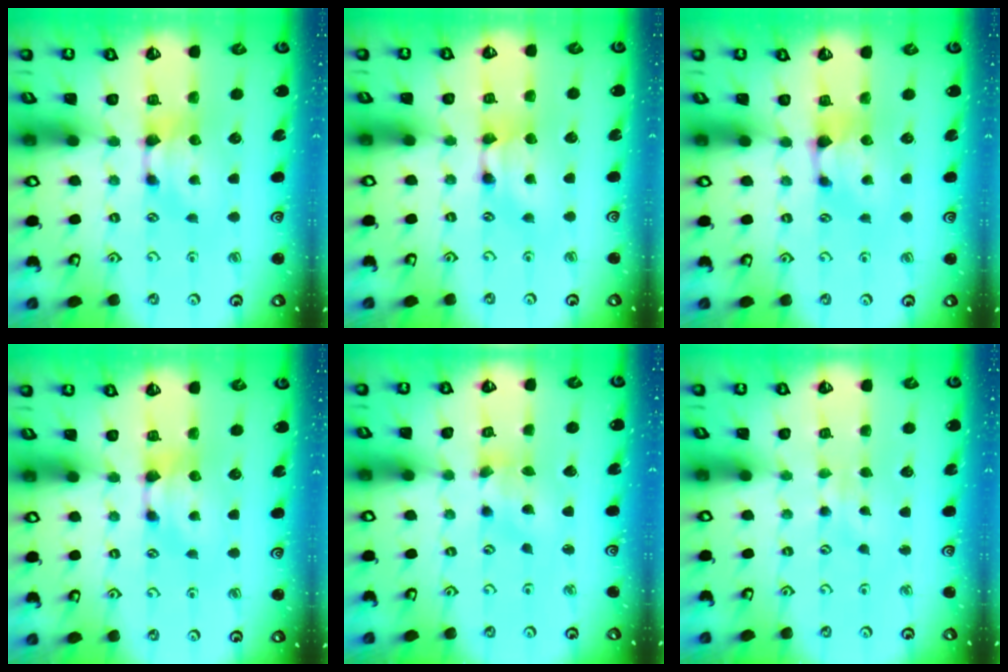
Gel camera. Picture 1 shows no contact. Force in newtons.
{"total": 1.5, "press": 1.5, "slide": 0.2}
{"total": 0.9, "press": 0.7, "slide": 0.6}
{"total": 0.0}
{"total": 1.5, "press": 0.7, "slide": 1.3}
{"total": 2.2, "press": 2.1, "slide": 0.4}